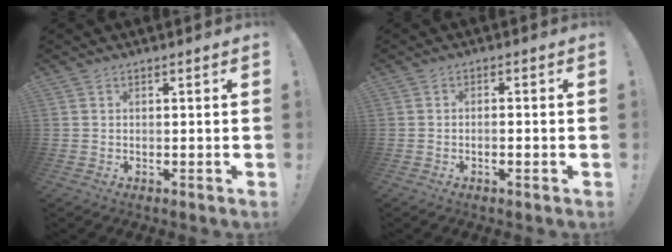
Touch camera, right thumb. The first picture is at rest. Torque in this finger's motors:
{"motor_torque": [-0.34, -0.30, 0.00, 0.05, -0.02]}